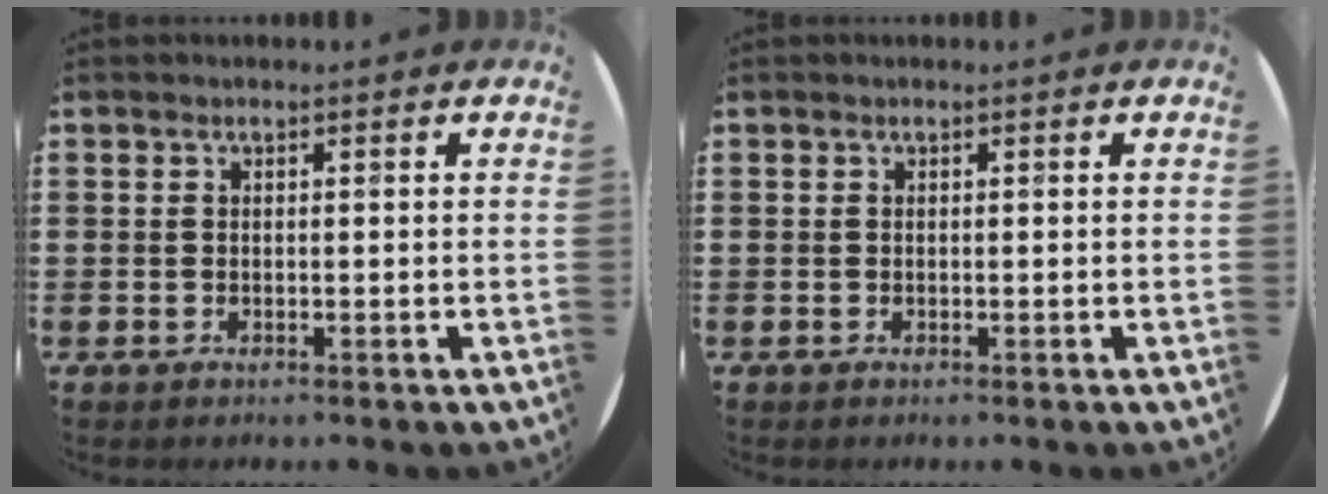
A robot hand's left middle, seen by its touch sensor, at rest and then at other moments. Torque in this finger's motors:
{"motor_torque": [0.03, -0.02, -0.01, 0.00]}